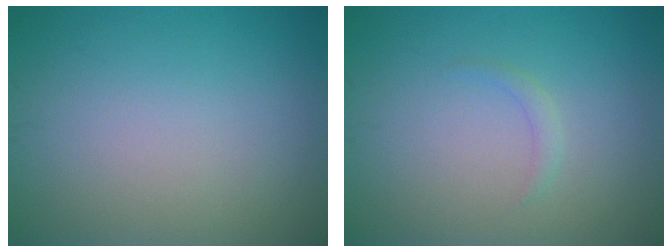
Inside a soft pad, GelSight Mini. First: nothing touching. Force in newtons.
{"total": 0.8, "press": 0.8, "slide": 0.0}